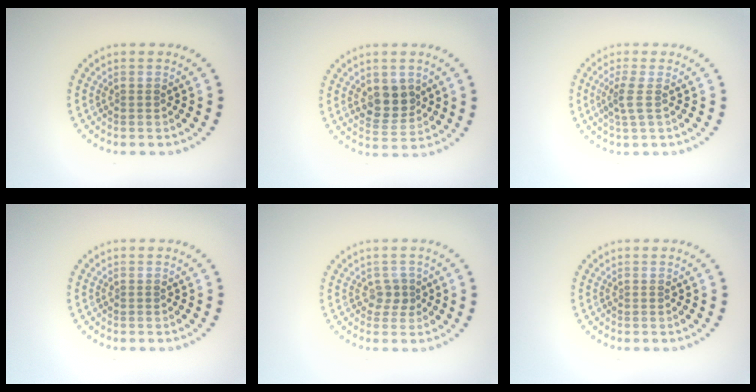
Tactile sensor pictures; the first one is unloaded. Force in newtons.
{"total": 3.5, "press": 3.3, "slide": 0.9}
{"total": 1.8, "press": 1.3, "slide": 1.1}
{"total": 0.0}
{"total": 1.5, "press": 1.2, "slide": 0.9}
{"total": 0.0}